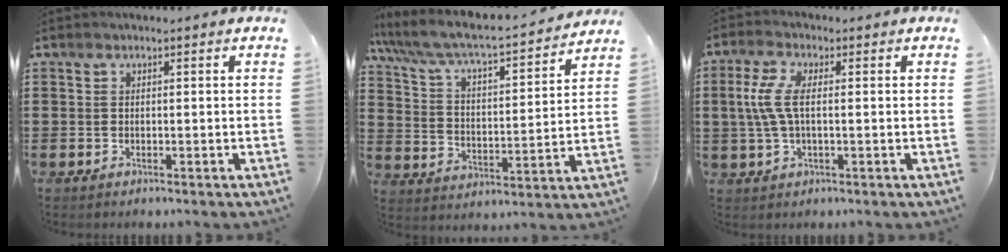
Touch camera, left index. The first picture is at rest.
{"total": 6.0, "force": [5.3, 0.5, 2.7], "torque": [-0.078, -0.042, 0.081]}
{"total": 5.9, "force": [0.4, 2.4, 5.4], "torque": [-0.131, -0.001, -0.001]}